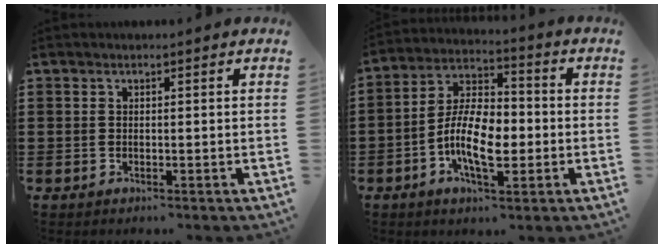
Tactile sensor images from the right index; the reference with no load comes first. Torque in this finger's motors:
{"motor_torque": [2.14, 0.00, 0.94, 0.21]}